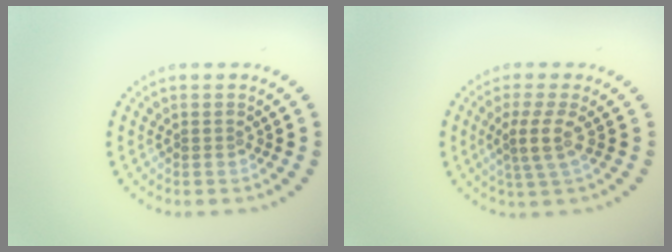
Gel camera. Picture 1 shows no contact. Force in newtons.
{"total": 2.8, "press": 2.0, "slide": 2.0}